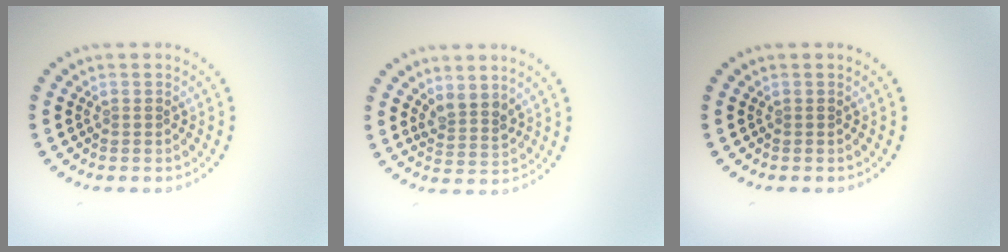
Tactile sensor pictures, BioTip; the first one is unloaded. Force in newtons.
{"total": 2.4, "press": 1.9, "slide": 1.5}
{"total": 0.0}